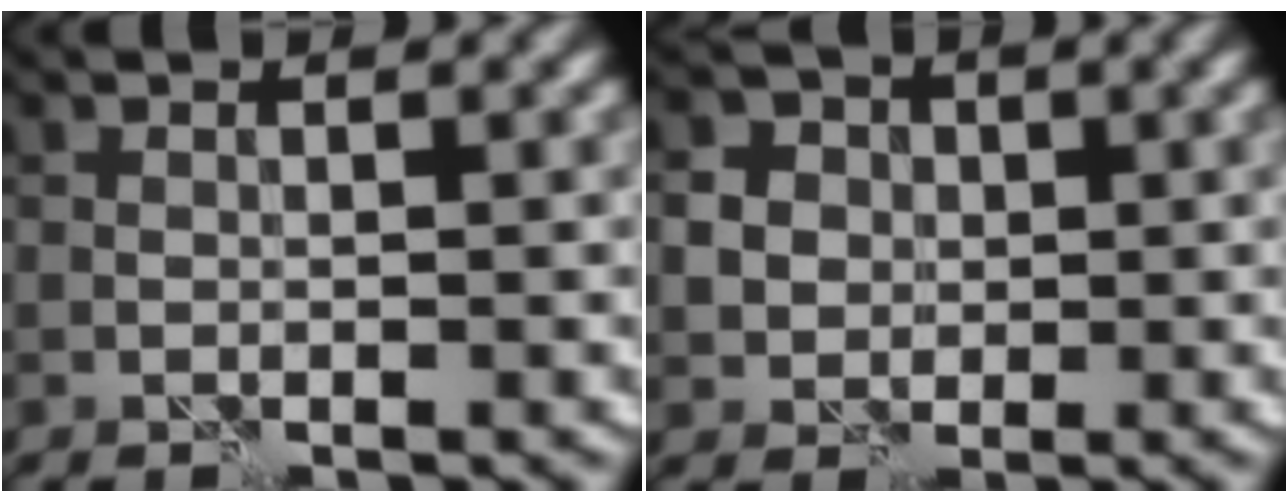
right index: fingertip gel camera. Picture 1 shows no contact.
{"total": 6.2, "force": [1.4, 5.6, 2.2], "torque": [-0.045, 0.029, 0.012]}